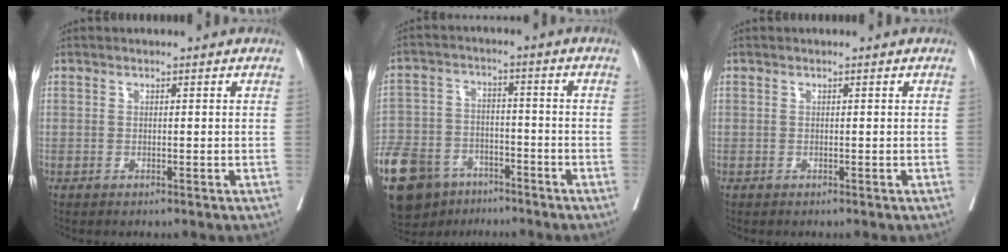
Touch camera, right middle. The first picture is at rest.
{"total": 18.6, "force": [-12.3, 10.7, 8.8], "torque": [-0.233, -0.012, -0.205]}
{"total": 0.0}